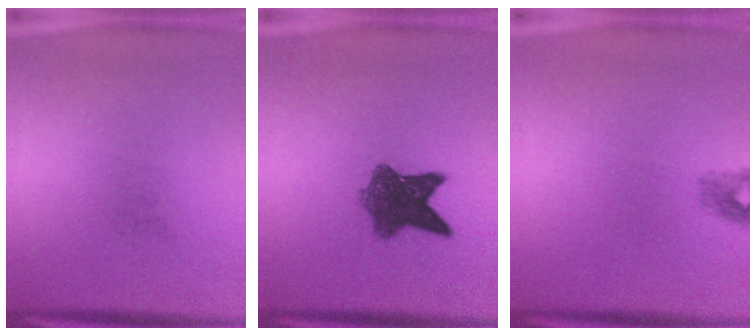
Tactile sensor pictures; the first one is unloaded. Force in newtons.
{"total": 7.1}
{"total": 1.5}